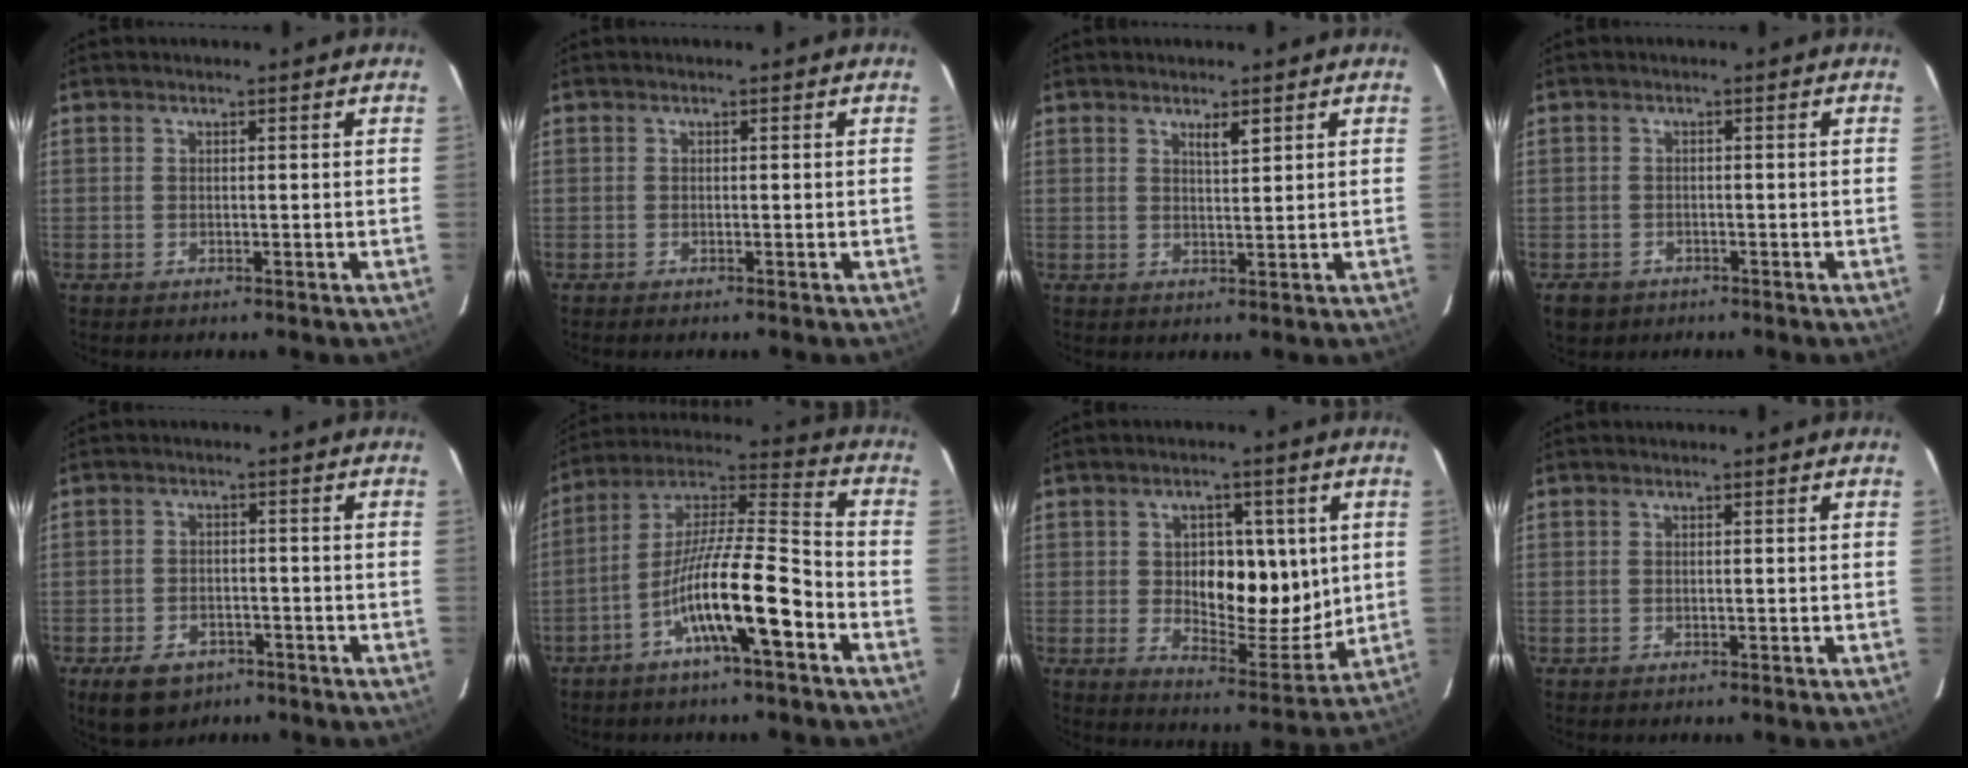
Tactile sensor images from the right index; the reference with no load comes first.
{"total": 0.5, "force": [-0.4, -0.1, 0.3], "torque": [-0.004, 0.000, -0.008]}
{"total": 2.0, "force": [1.3, 0.2, 1.4], "torque": [-0.028, -0.002, 0.024]}
{"total": 3.5, "force": [-2.0, 2.8, 0.5], "torque": [-0.014, 0.002, -0.031]}
{"total": 6.6, "force": [-4.1, 4.2, 3.1], "torque": [-0.061, -0.001, -0.057]}
{"total": 14.3, "force": [-6.4, 1.0, 12.8], "torque": [-0.236, 0.008, -0.116]}
{"total": 11.7, "force": [1.6, 5.9, 10.0], "torque": [-0.139, 0.003, 0.037]}
{"total": 0.0}